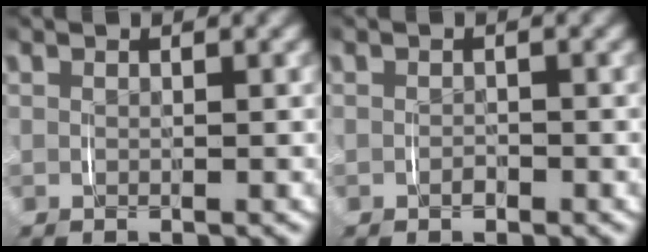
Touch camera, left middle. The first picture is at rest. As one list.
[{"total": 0.8, "force": [-0.6, 0.5, 0.2], "torque": [-0.006, -0.004, -0.011]}]